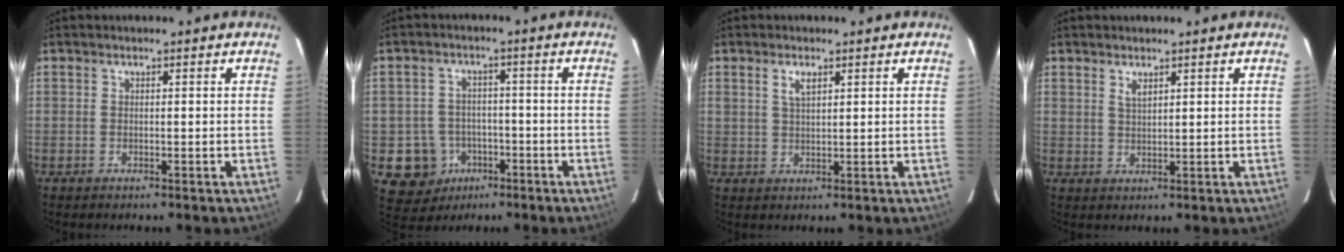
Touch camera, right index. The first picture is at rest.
{"total": 4.4, "force": [-1.4, 4.1, 0.7], "torque": [-0.023, 0.010, -0.010]}
{"total": 2.7, "force": [1.4, 1.1, 2.0], "torque": [-0.037, 0.002, 0.026]}
{"total": 2.0, "force": [1.3, 0.8, 1.2], "torque": [-0.020, 0.001, 0.025]}